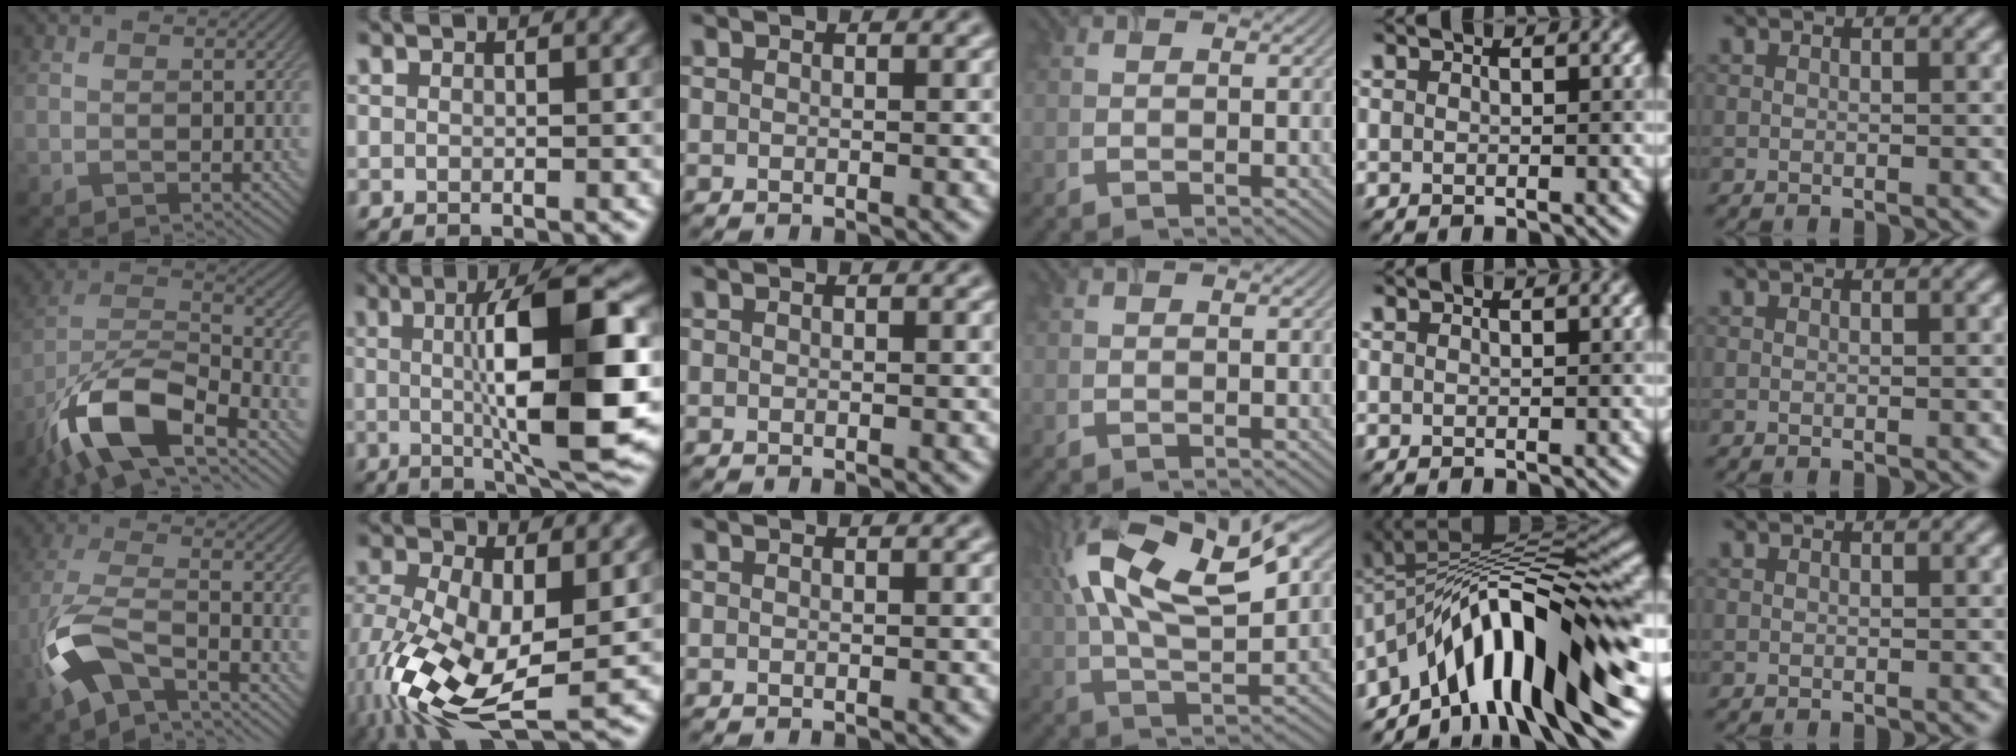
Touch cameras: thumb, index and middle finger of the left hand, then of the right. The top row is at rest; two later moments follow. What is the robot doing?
{"motion": "extract", "object": "airpods case & airpods"}